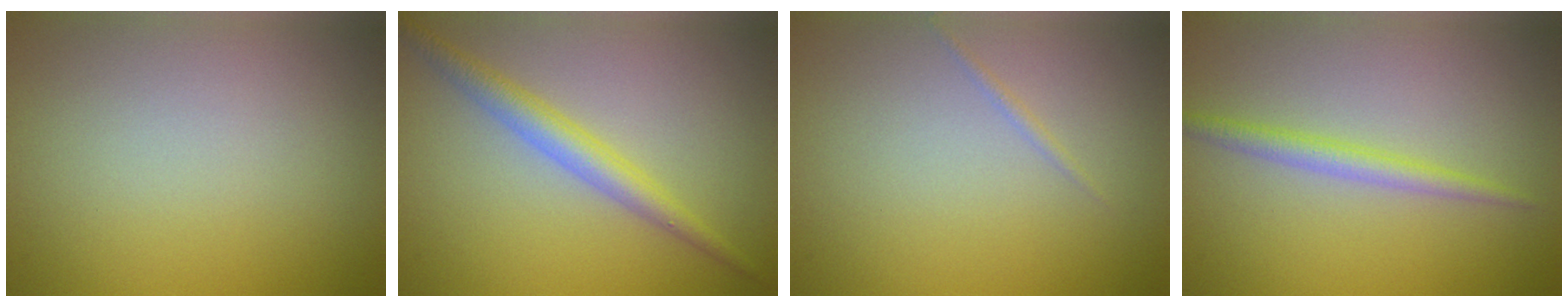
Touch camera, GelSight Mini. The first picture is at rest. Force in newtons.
{"total": 2.8, "press": 2.8, "slide": 0.1}
{"total": 0.5, "press": 0.5, "slide": 0.0}
{"total": 1.9, "press": 1.9, "slide": 0.0}